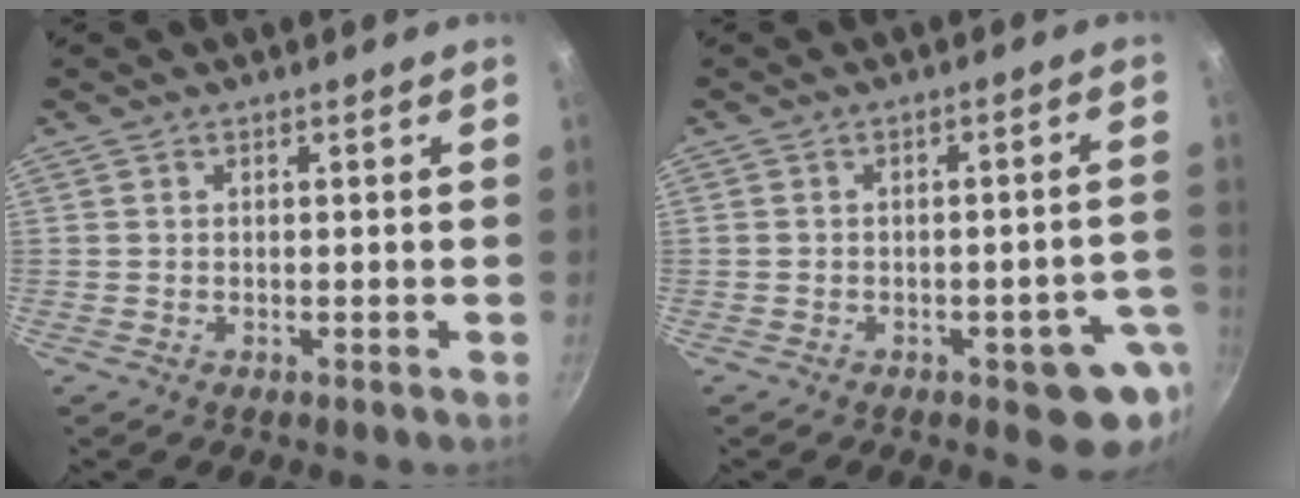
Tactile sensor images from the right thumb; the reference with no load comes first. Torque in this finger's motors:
{"motor_torque": [1.41, 0.72, 1.02, -0.42, 0.04]}